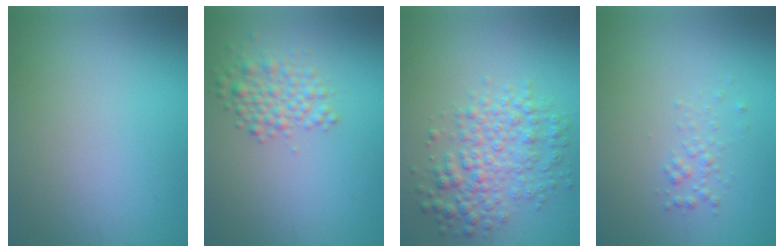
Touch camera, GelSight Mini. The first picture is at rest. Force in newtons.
{"total": 2.9, "press": 2.9, "slide": 0.1}
{"total": 4.9, "press": 4.9, "slide": 0.1}
{"total": 1.1, "press": 1.1, "slide": 0.1}